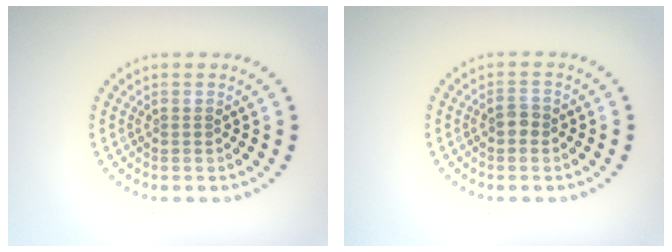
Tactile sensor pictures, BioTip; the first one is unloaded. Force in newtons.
{"total": 1.3, "press": 1.3, "slide": 0.3}